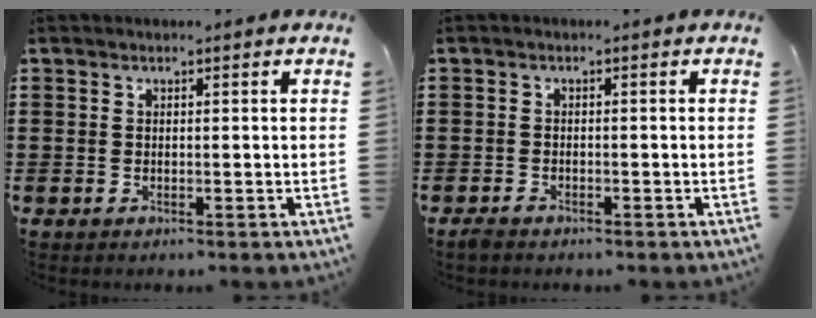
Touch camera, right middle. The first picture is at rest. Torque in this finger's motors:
{"motor_torque": [1.09, 1.05, 0.00, 0.02]}